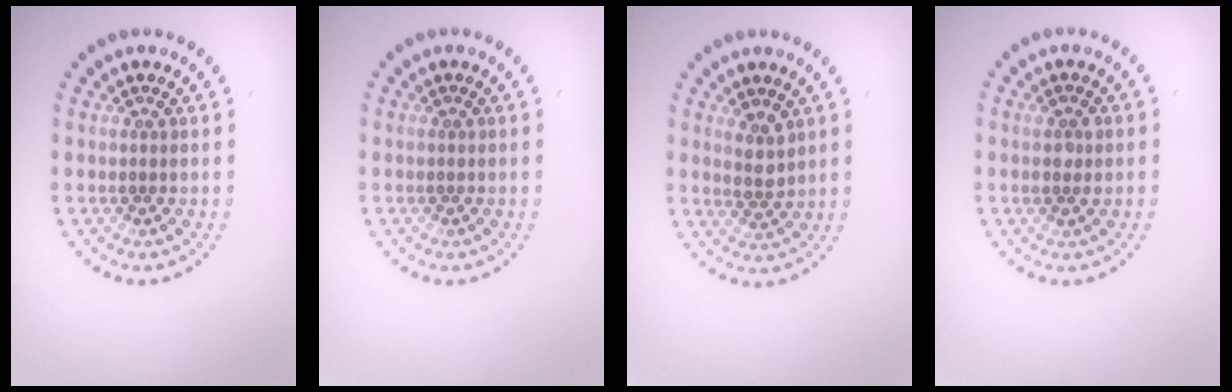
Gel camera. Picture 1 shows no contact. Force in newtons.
{"total": 0.0}
{"total": 1.6, "press": 1.5, "slide": 0.7}
{"total": 1.4, "press": 1.3, "slide": 0.4}